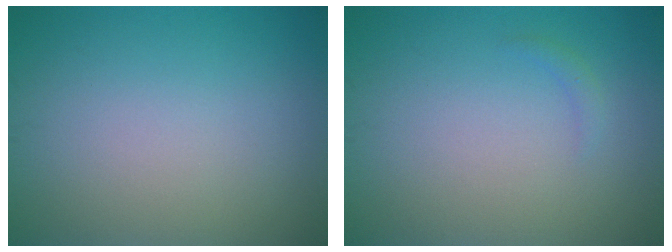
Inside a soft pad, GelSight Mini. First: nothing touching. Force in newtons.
{"total": 0.7, "press": 0.7, "slide": 0.1}